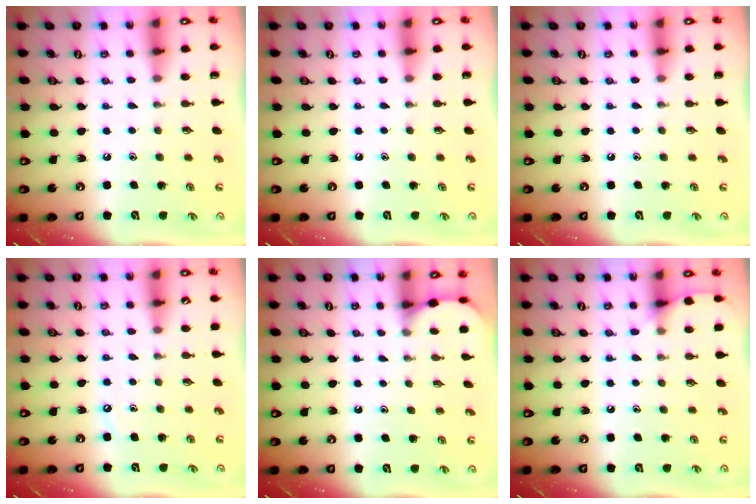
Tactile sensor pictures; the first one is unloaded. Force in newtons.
{"total": 0.0}
{"total": 0.0}
{"total": 2.9, "press": 2.8, "slide": 0.5}
{"total": 1.8, "press": 1.8, "slide": 0.1}
{"total": 5.7, "press": 5.6, "slide": 0.6}